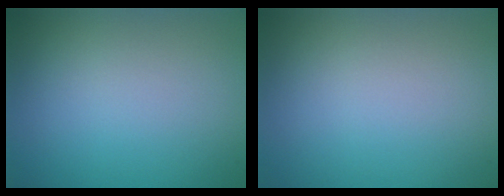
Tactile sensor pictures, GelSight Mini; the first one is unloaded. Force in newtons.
{"total": 0.0}